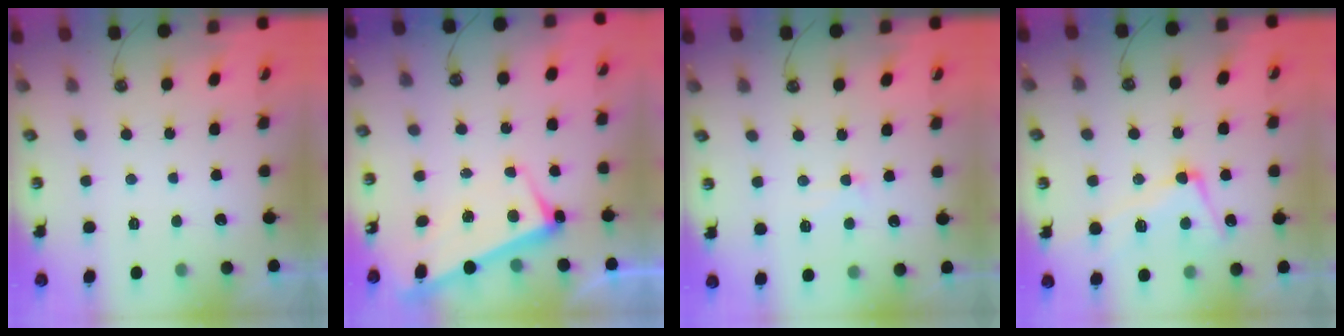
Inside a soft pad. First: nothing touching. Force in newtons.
{"total": 3.0, "press": 2.9, "slide": 0.7}
{"total": 0.9, "press": 0.6, "slide": 0.7}
{"total": 6.1, "press": 5.9, "slide": 1.4}